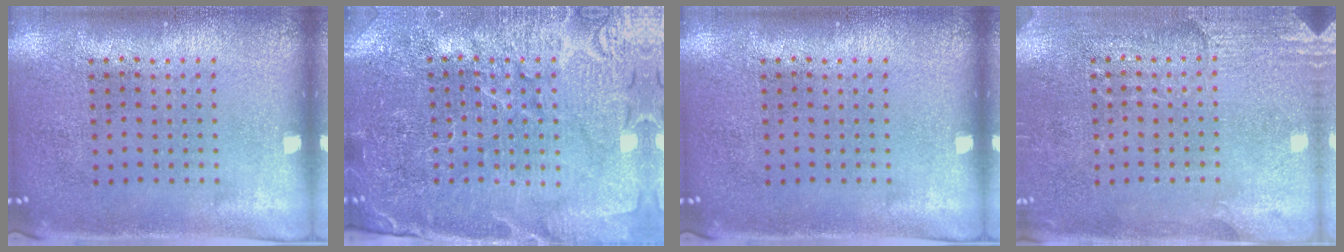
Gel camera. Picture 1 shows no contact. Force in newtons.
{"total": 4.2, "press": 4.0, "slide": 1.2}
{"total": 0.0}
{"total": 2.8, "press": 2.6, "slide": 1.0}